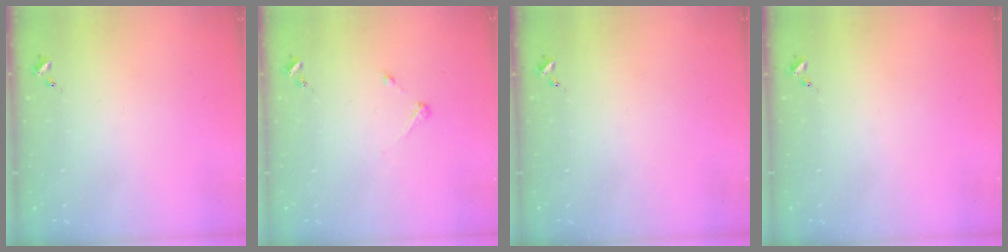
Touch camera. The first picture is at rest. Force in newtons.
{"total": 3.3, "press": 3.2, "slide": 0.4}
{"total": 0.0}
{"total": 0.0}